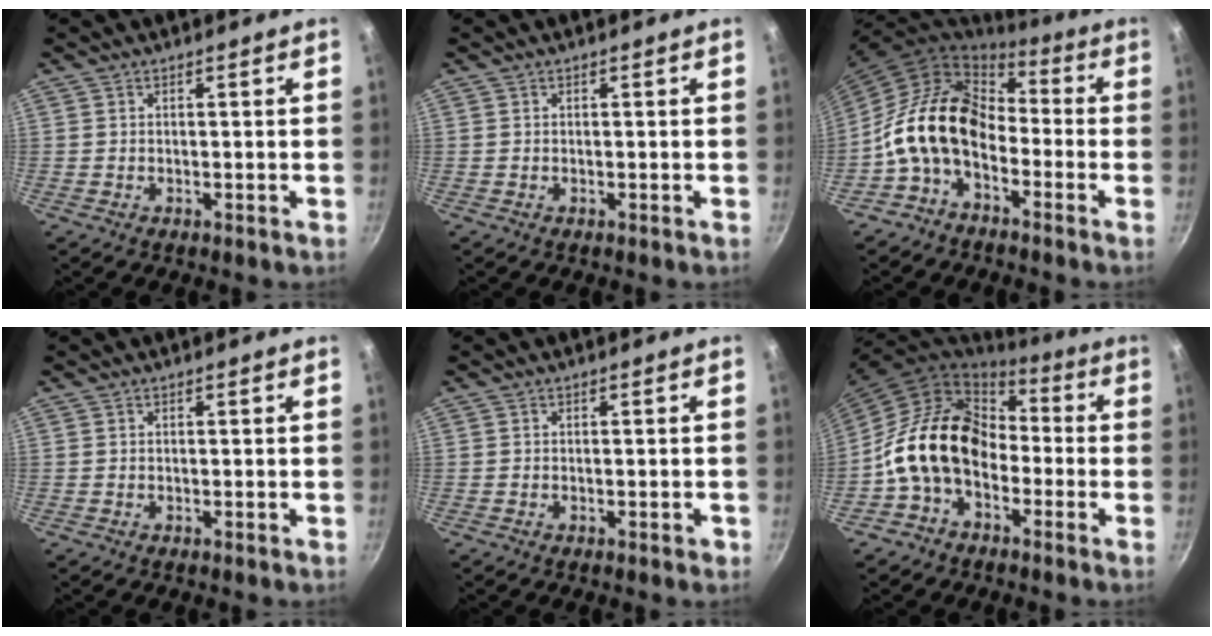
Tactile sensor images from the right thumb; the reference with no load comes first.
{"total": 0.0}
{"total": 15.0, "force": [-3.9, 10.1, 10.3], "torque": [-0.164, 0.052, -0.094]}
{"total": 0.0}
{"total": 1.2, "force": [-0.5, 0.4, 1.0], "torque": [-0.011, 0.003, -0.008]}
{"total": 16.6, "force": [-3.2, 12.0, 10.9], "torque": [-0.158, 0.051, -0.072]}